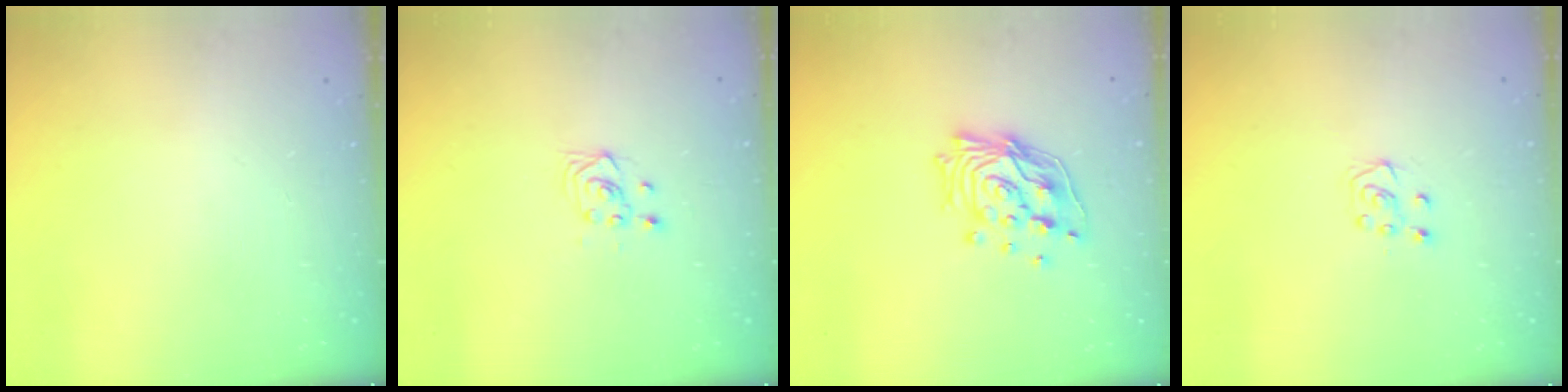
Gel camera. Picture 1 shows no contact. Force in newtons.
{"total": 3.6, "press": 3.4, "slide": 1.4}
{"total": 15.4, "press": 15.2, "slide": 1.8}
{"total": 5.8, "press": 5.8, "slide": 0.8}